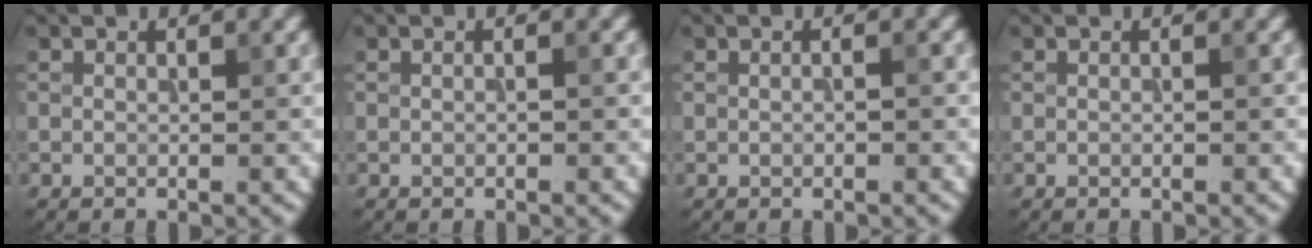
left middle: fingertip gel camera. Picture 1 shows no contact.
{"total": 0.7, "force": [0.2, 0.2, 0.6], "torque": [-0.009, -0.007, -0.001]}
{"total": 1.8, "force": [0.5, 0.9, 1.4], "torque": [-0.009, 0.012, -0.013]}
{"total": 0.0}